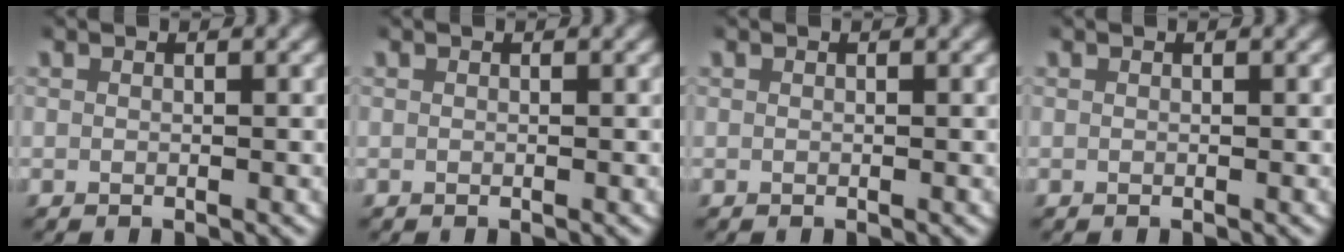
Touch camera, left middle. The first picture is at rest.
{"total": 0.0}
{"total": 0.0}
{"total": 0.0}